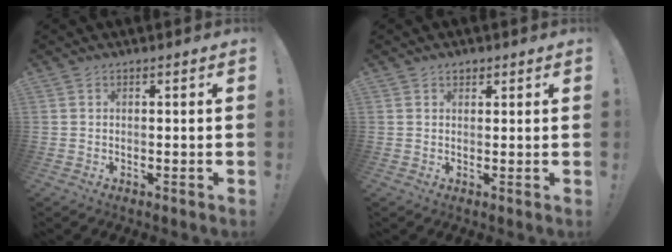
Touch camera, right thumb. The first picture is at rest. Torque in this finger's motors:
{"motor_torque": [-0.08, 0.19, 0.36, 0.03, -0.02]}